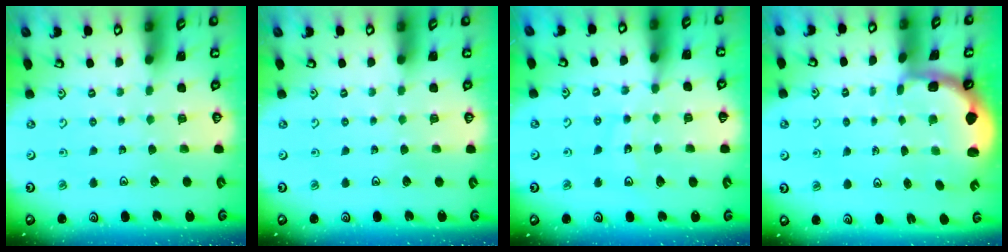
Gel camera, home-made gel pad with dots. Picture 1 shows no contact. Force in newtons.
{"total": 0.0}
{"total": 11.5, "press": 11.0, "slide": 3.3}
{"total": 2.1, "press": 1.8, "slide": 1.0}